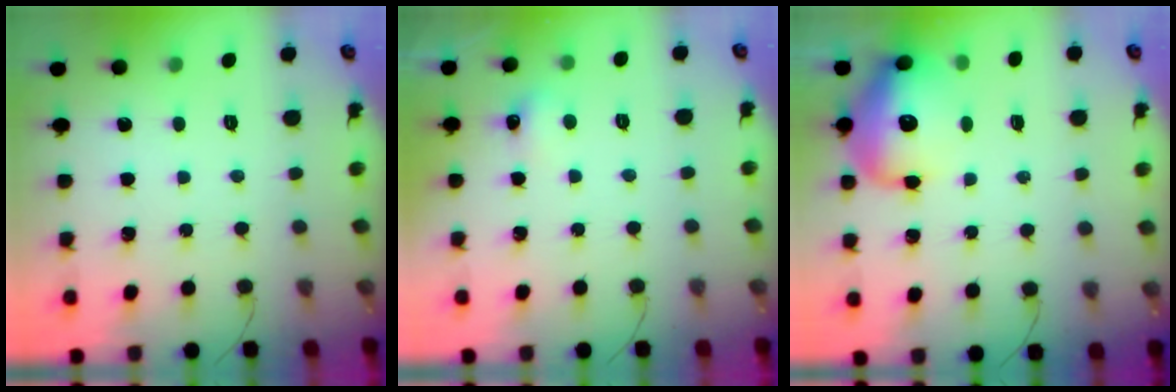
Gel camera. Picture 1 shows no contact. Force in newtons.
{"total": 4.9, "press": 4.8, "slide": 0.9}
{"total": 16.0, "press": 15.7, "slide": 3.0}